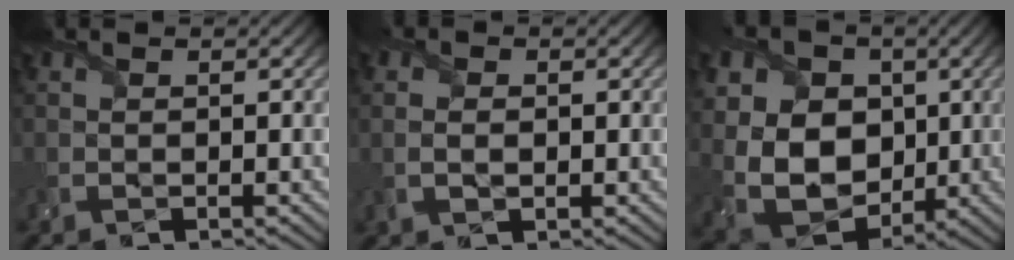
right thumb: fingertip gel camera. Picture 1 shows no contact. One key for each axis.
{"total": 2.4, "fx": 0.0, "fy": 1.5, "fz": 1.8, "tx": -0.031, "ty": -0.002, "tz": -0.004}
{"total": 15.0, "fx": 1.6, "fy": 12.0, "fz": 8.9, "tx": -0.220, "ty": 0.007, "tz": 0.029}